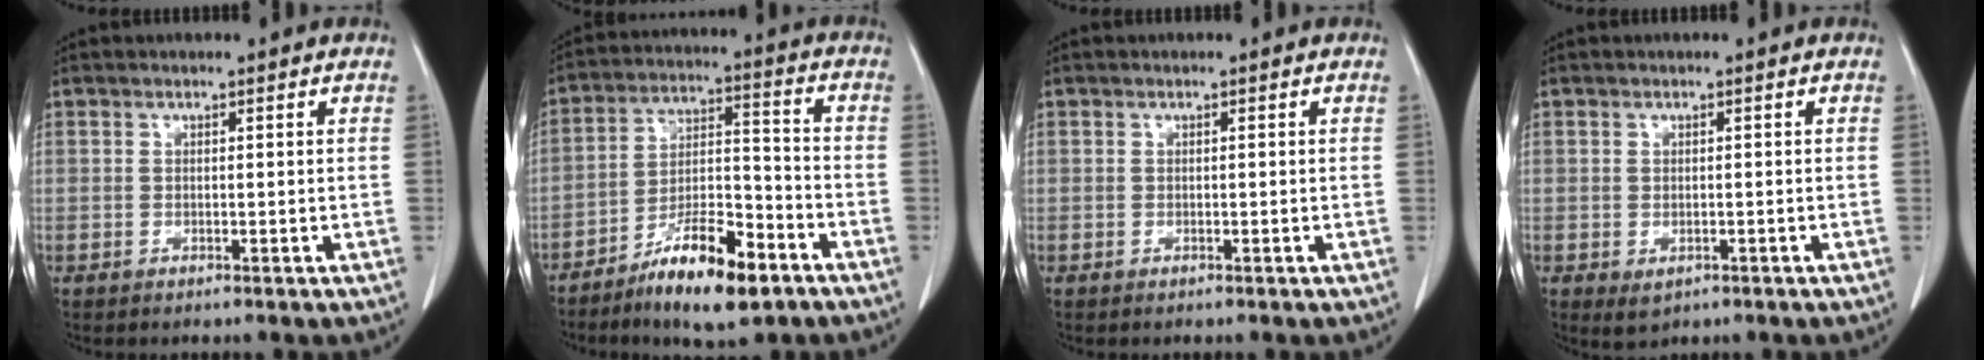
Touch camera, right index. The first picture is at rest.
{"total": 12.8, "force": [-8.2, 3.2, 9.3], "torque": [-0.163, -0.003, -0.142]}
{"total": 0.0}
{"total": 1.9, "force": [-0.8, 1.2, 1.3], "torque": [-0.018, -0.003, -0.001]}